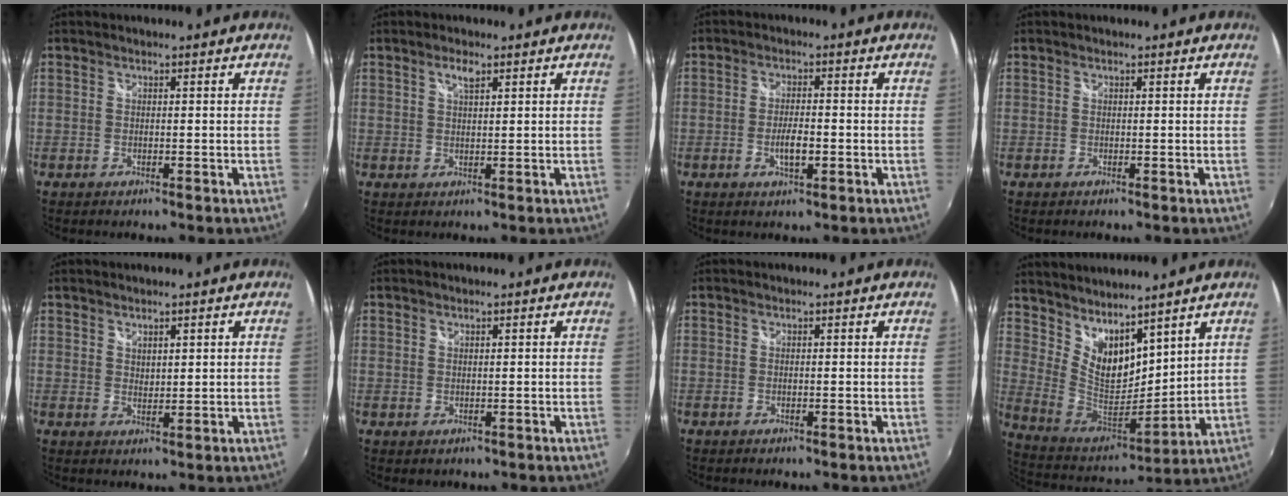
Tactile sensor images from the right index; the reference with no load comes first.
{"total": 2.3, "force": [1.4, 0.7, 1.7], "torque": [-0.029, 0.004, 0.023]}
{"total": 4.2, "force": [-1.3, 1.3, 3.7], "torque": [-0.074, -0.002, -0.022]}
{"total": 0.0}
{"total": 2.1, "force": [1.6, 1.1, 0.8], "torque": [-0.009, -0.001, 0.029]}
{"total": 0.9, "force": [0.3, 0.8, 0.1], "torque": [0.003, 0.000, 0.004]}
{"total": 0.0}
{"total": 13.9, "force": [10.1, 5.8, 7.5], "torque": [-0.135, -0.010, 0.202]}